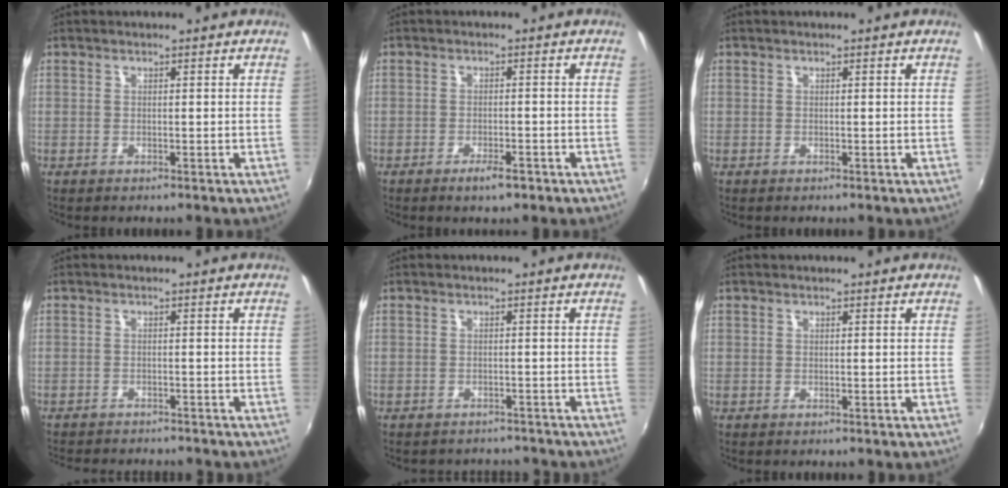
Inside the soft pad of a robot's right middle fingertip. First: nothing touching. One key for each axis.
{"total": 3.5, "fx": -2.3, "fy": 1.0, "fz": 2.4, "tx": -0.050, "ty": -0.004, "tz": -0.037}
{"total": 0.0}
{"total": 7.1, "fx": -6.5, "fy": 1.5, "fz": 2.2, "tx": -0.058, "ty": -0.017, "tz": -0.096}
{"total": 5.8, "fx": -5.3, "fy": 2.1, "fz": 1.2, "tx": -0.028, "ty": -0.009, "tz": -0.068}
{"total": 0.0}